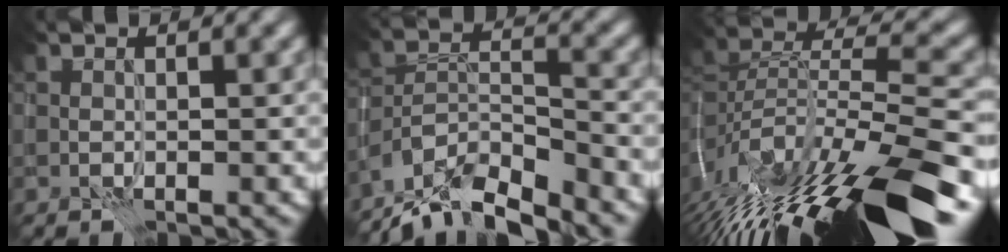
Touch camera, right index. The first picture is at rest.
{"total": 9.0, "force": [-7.9, 2.2, 3.6], "torque": [-0.058, 0.003, -0.138]}
{"total": 15.6, "force": [-9.5, 4.2, 11.6], "torque": [-0.218, 0.013, -0.162]}